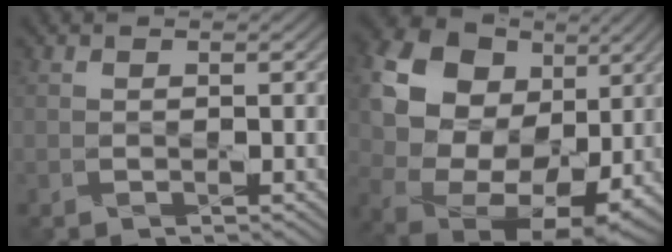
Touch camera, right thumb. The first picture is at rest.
{"total": 21.3, "force": [7.4, 16.2, 11.8], "torque": [-0.276, 0.034, 0.146]}